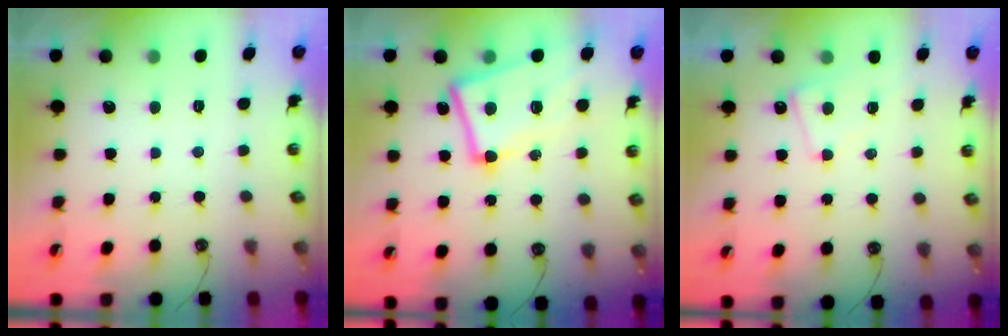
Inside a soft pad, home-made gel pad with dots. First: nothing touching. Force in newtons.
{"total": 7.8, "press": 7.5, "slide": 2.0}
{"total": 1.6, "press": 1.5, "slide": 0.5}